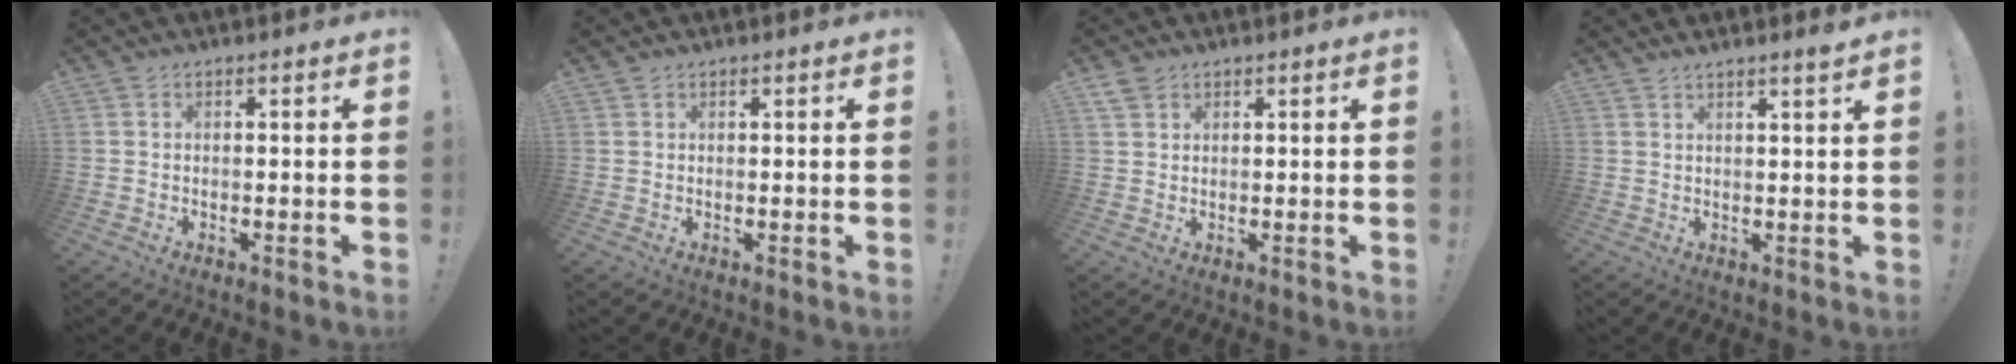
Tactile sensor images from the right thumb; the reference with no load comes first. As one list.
[{"total": 0.7, "force": [0.6, 0.4, 0.1], "torque": [0.001, -0.001, 0.011]}, {"total": 3.3, "force": [2.3, 2.1, 1.3], "torque": [-0.018, -0.008, 0.042]}, {"total": 2.7, "force": [2.3, -0.4, 1.4], "torque": [-0.023, -0.017, 0.038]}]